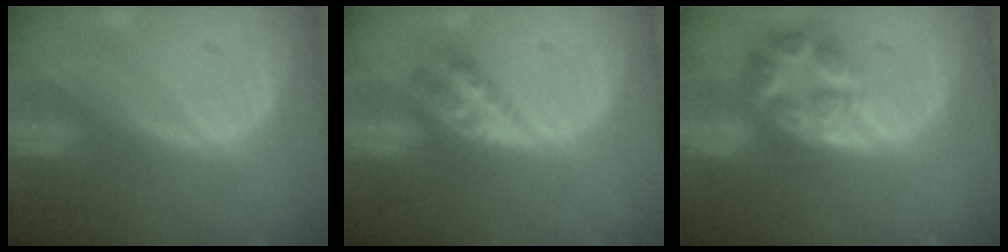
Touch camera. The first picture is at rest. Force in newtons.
{"total": 4.5, "press": 4.0, "slide": 2.0}
{"total": 7.7, "press": 6.8, "slide": 3.6}